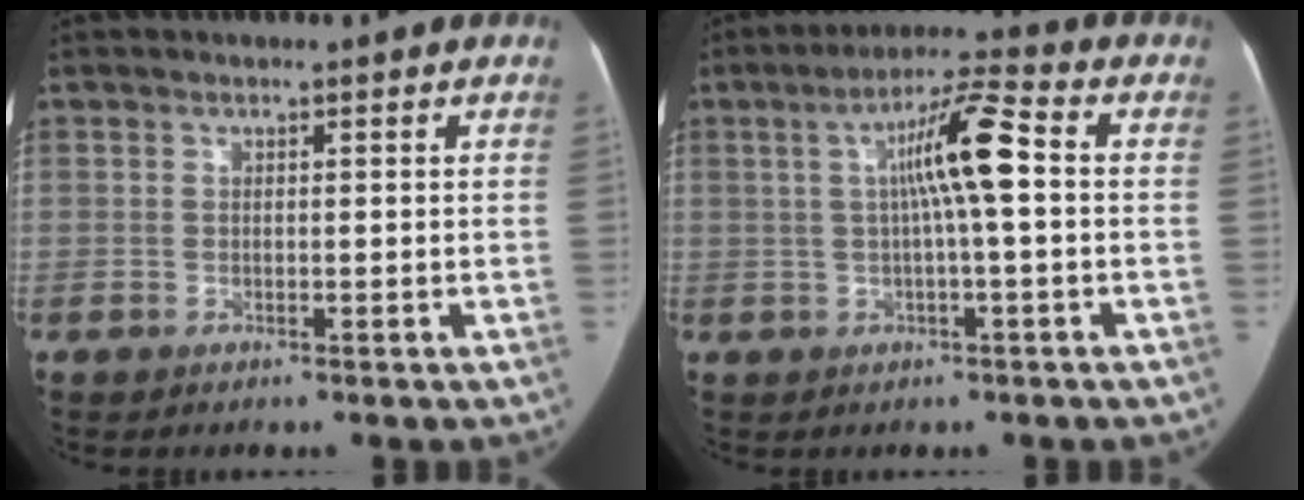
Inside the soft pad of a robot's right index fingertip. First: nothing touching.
{"total": 8.7, "force": [0.7, 0.4, 8.7], "torque": [-0.155, 0.022, 0.008]}